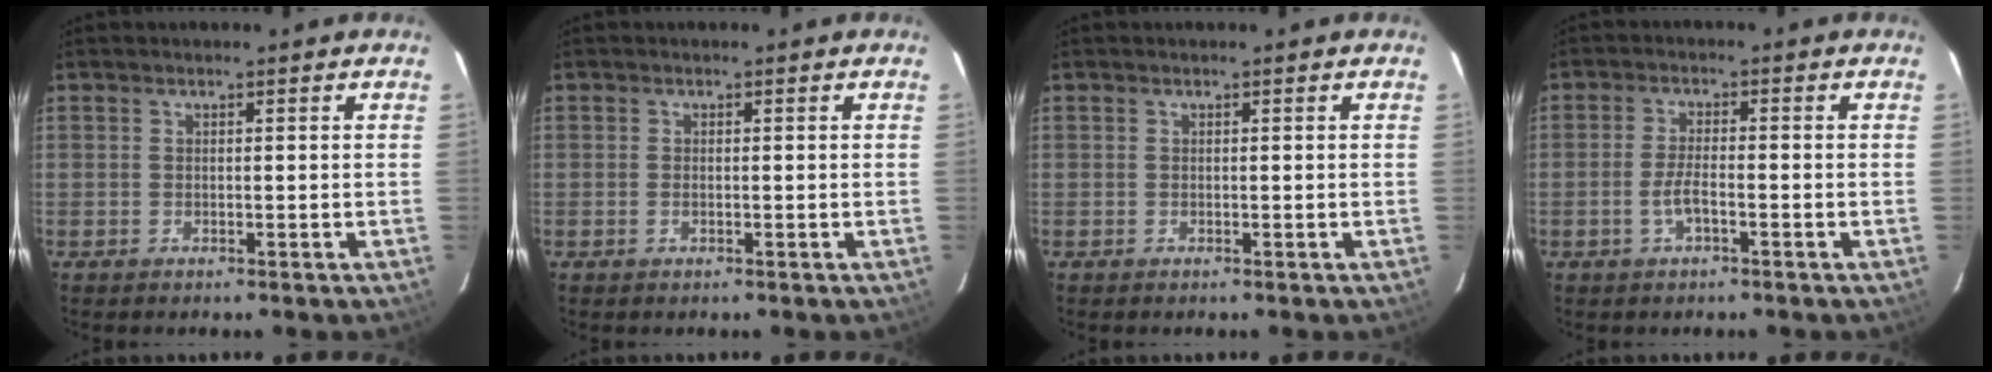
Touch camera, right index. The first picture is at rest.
{"total": 0.7, "force": [-0.2, 0.3, 0.6], "torque": [-0.013, 0.000, -0.005]}
{"total": 0.0}
{"total": 3.5, "force": [-1.7, 0.8, 3.0], "torque": [-0.065, -0.001, -0.032]}